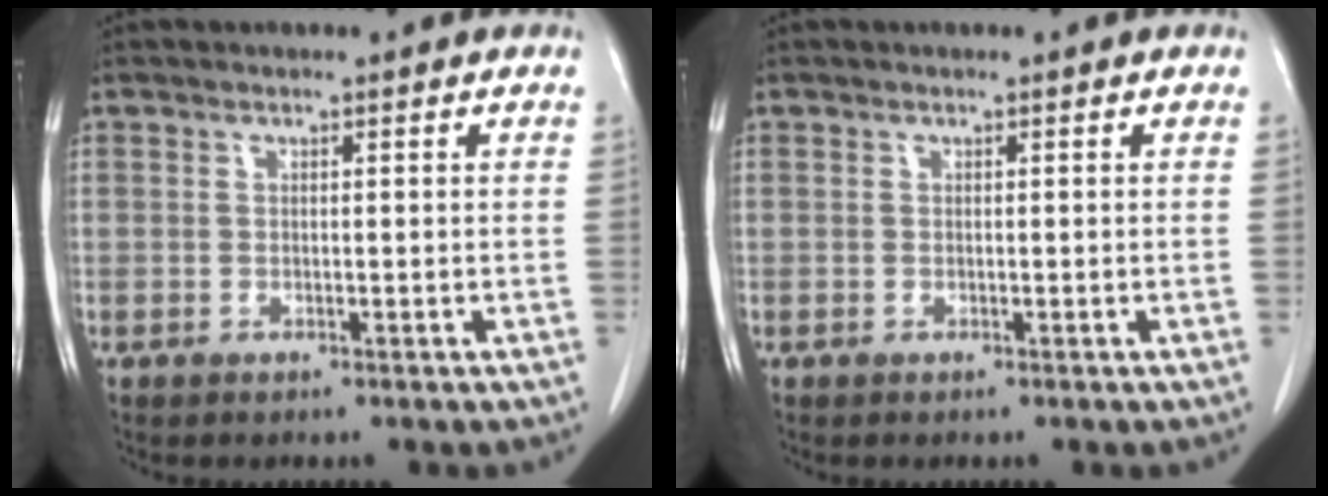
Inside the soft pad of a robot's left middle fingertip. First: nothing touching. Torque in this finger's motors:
{"motor_torque": [0.07, -0.02, -0.02, -0.01]}